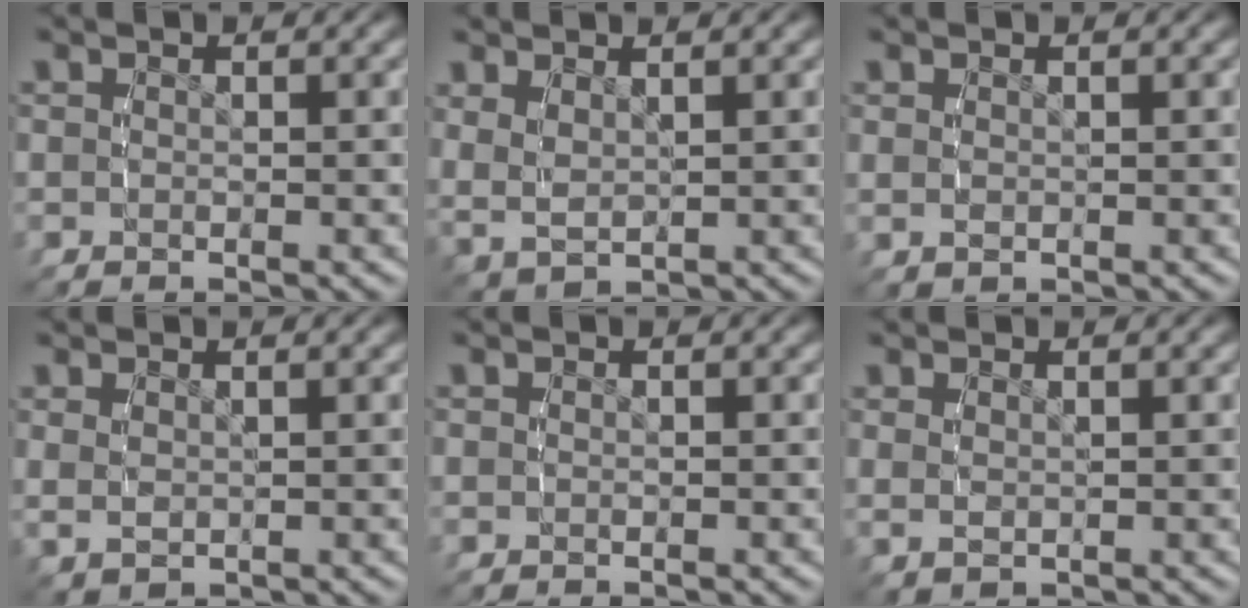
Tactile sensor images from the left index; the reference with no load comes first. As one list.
[{"total": 3.7, "force": [1.4, 2.8, 2.1], "torque": [-0.064, -0.006, 0.032]}, {"total": 0.7, "force": [0.2, 0.0, 0.7], "torque": [-0.018, -0.002, 0.011]}, {"total": 1.5, "force": [0.9, 0.7, 1.0], "torque": [-0.027, -0.003, 0.026]}, {"total": 0.0}, {"total": 1.2, "force": [0.8, 0.2, 0.8], "torque": [-0.018, 0.000, 0.023]}]